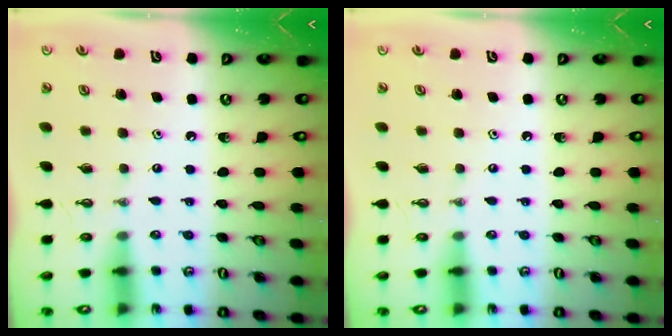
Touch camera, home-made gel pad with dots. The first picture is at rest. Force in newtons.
{"total": 0.0}